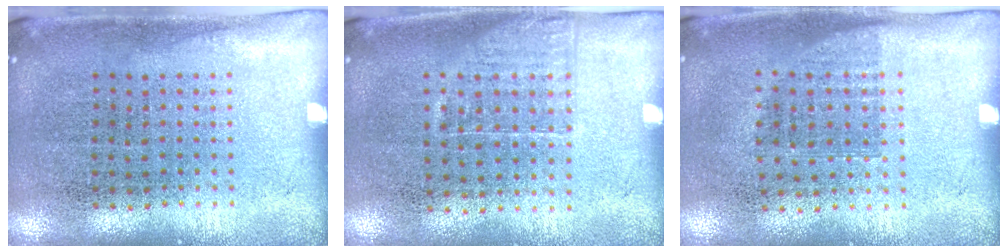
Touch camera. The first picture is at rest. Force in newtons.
{"total": 1.2, "press": 1.0, "slide": 0.7}
{"total": 0.7, "press": 0.6, "slide": 0.3}